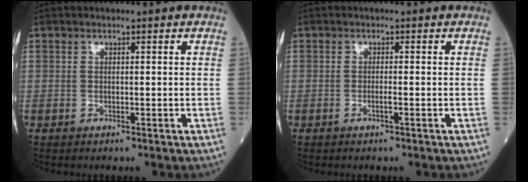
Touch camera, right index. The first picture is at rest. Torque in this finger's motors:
{"motor_torque": [-0.10, 0.12, 0.00, -0.01]}